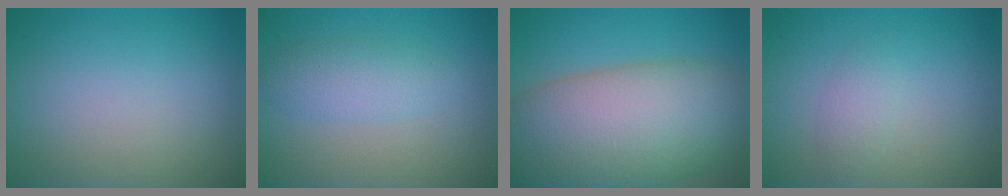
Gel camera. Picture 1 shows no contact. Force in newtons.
{"total": 2.8, "press": 2.8, "slide": 0.1}
{"total": 14.4, "press": 14.3, "slide": 0.8}
{"total": 1.6, "press": 1.6, "slide": 0.1}